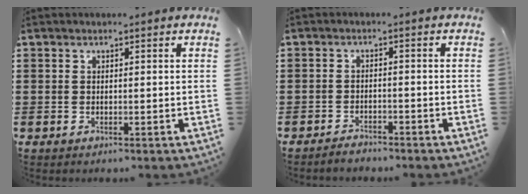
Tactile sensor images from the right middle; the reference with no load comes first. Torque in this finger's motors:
{"motor_torque": [-0.19, -0.08, -0.20, -0.02]}